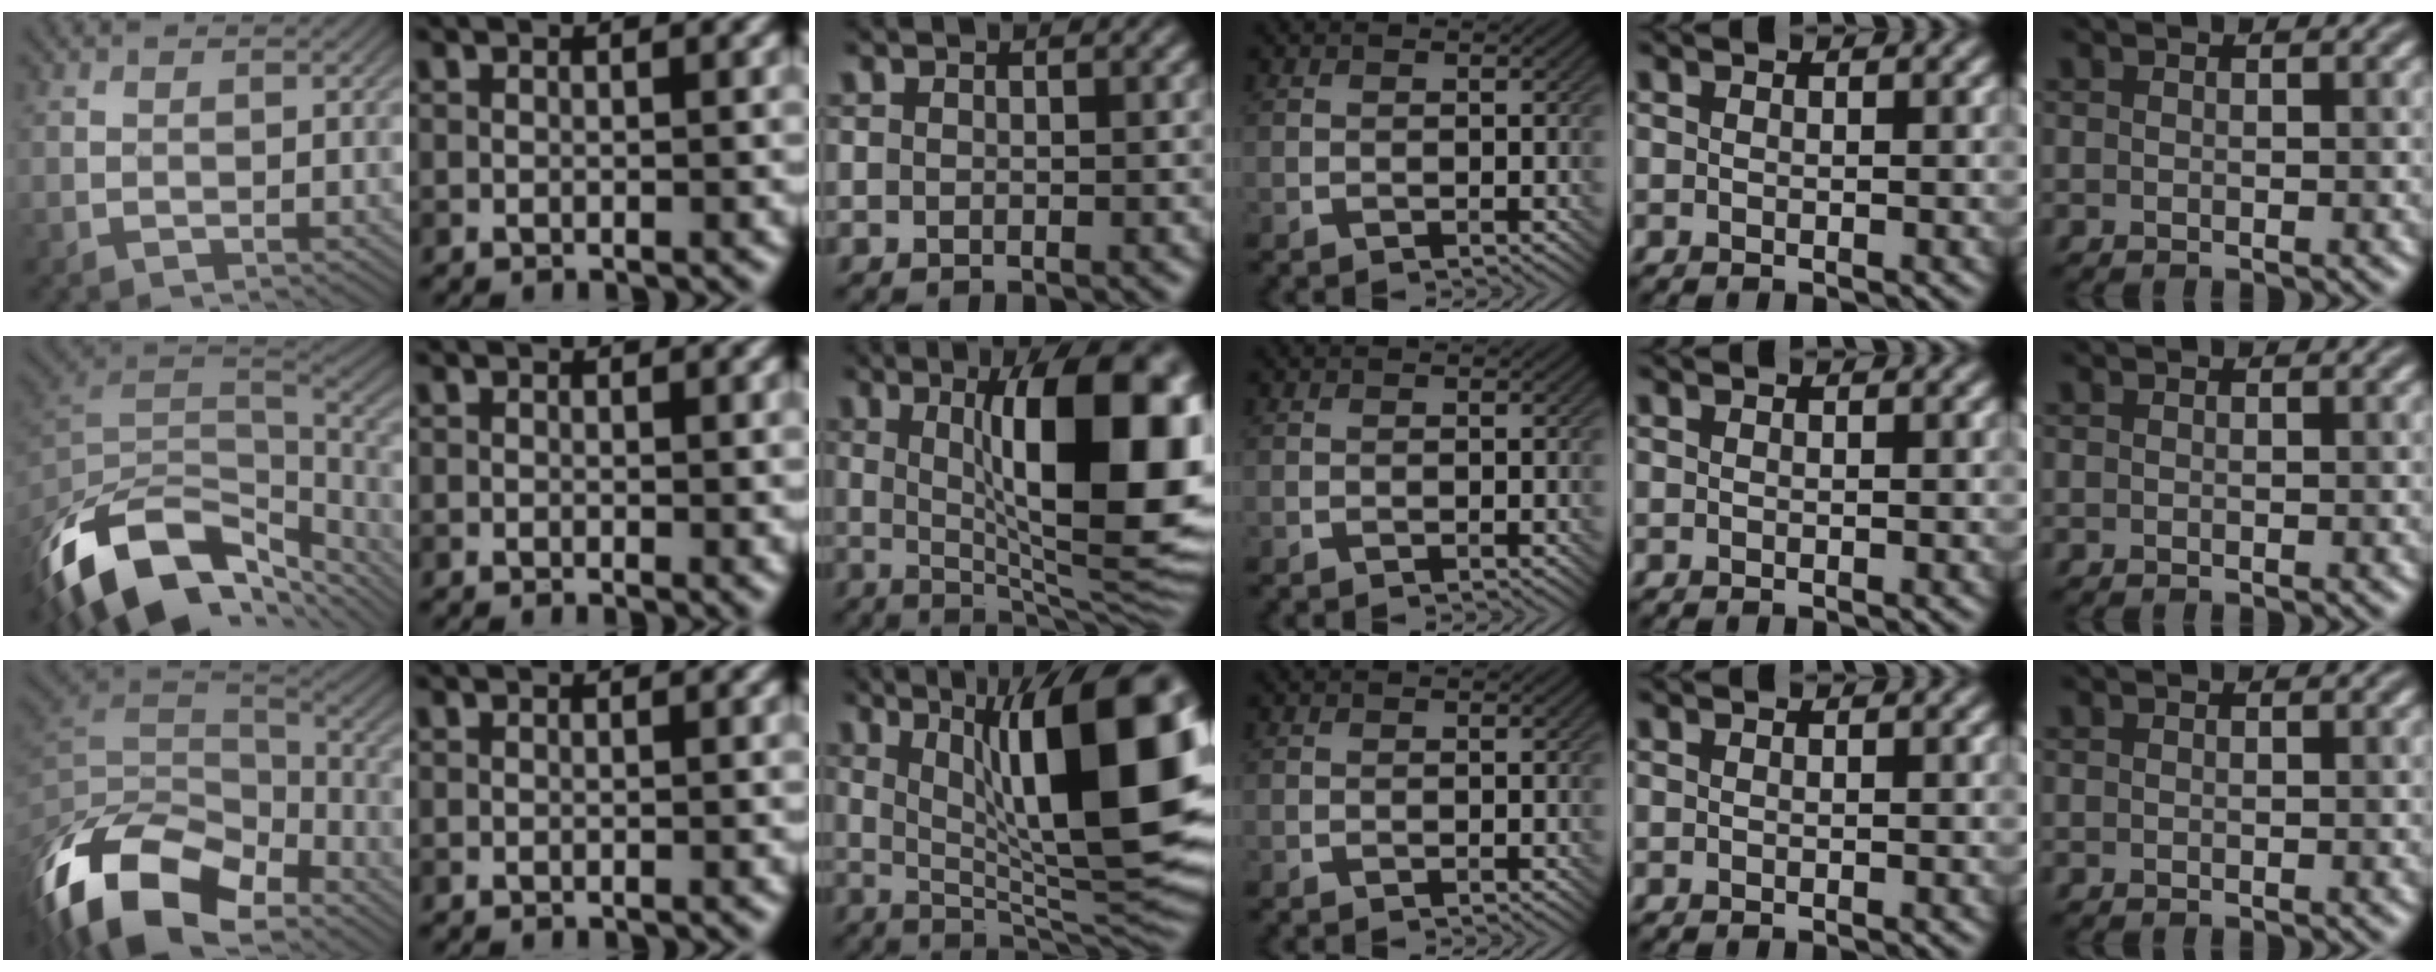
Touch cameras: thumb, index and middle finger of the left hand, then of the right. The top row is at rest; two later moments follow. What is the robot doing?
{"motion": "insert", "object": "bottle cap"}